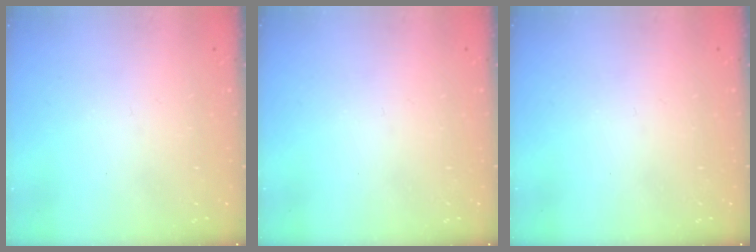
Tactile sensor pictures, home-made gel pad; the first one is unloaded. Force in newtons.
{"total": 0.0}
{"total": 0.0}